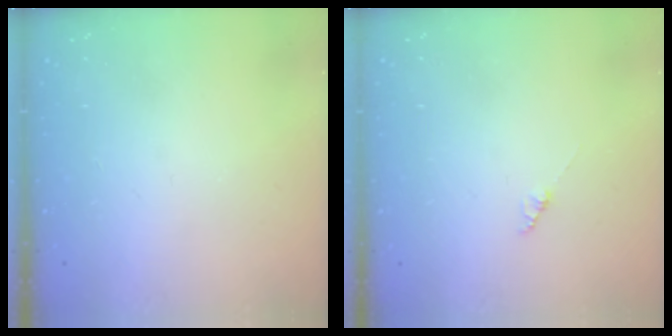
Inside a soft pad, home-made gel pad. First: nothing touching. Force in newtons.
{"total": 1.4, "press": 1.4, "slide": 0.2}